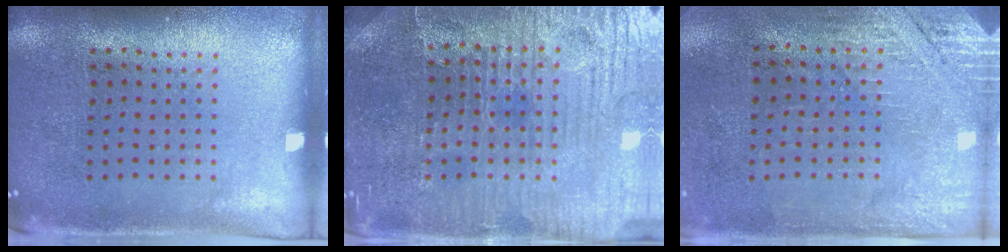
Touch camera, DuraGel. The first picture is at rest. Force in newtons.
{"total": 4.8, "press": 4.6, "slide": 1.3}
{"total": 2.7, "press": 2.4, "slide": 1.2}